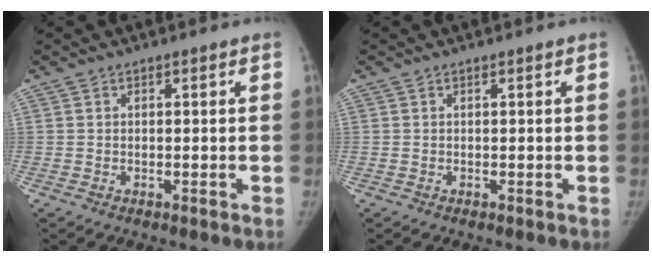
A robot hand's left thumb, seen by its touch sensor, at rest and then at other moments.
{"total": 0.0}